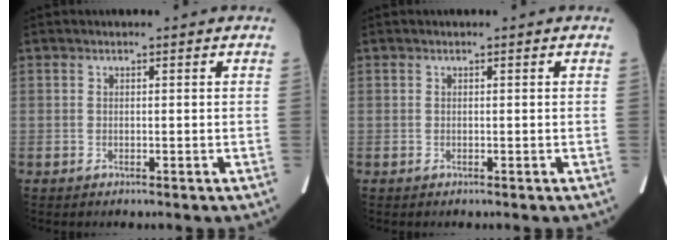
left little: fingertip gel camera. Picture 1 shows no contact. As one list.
[{"total": 0.0}]